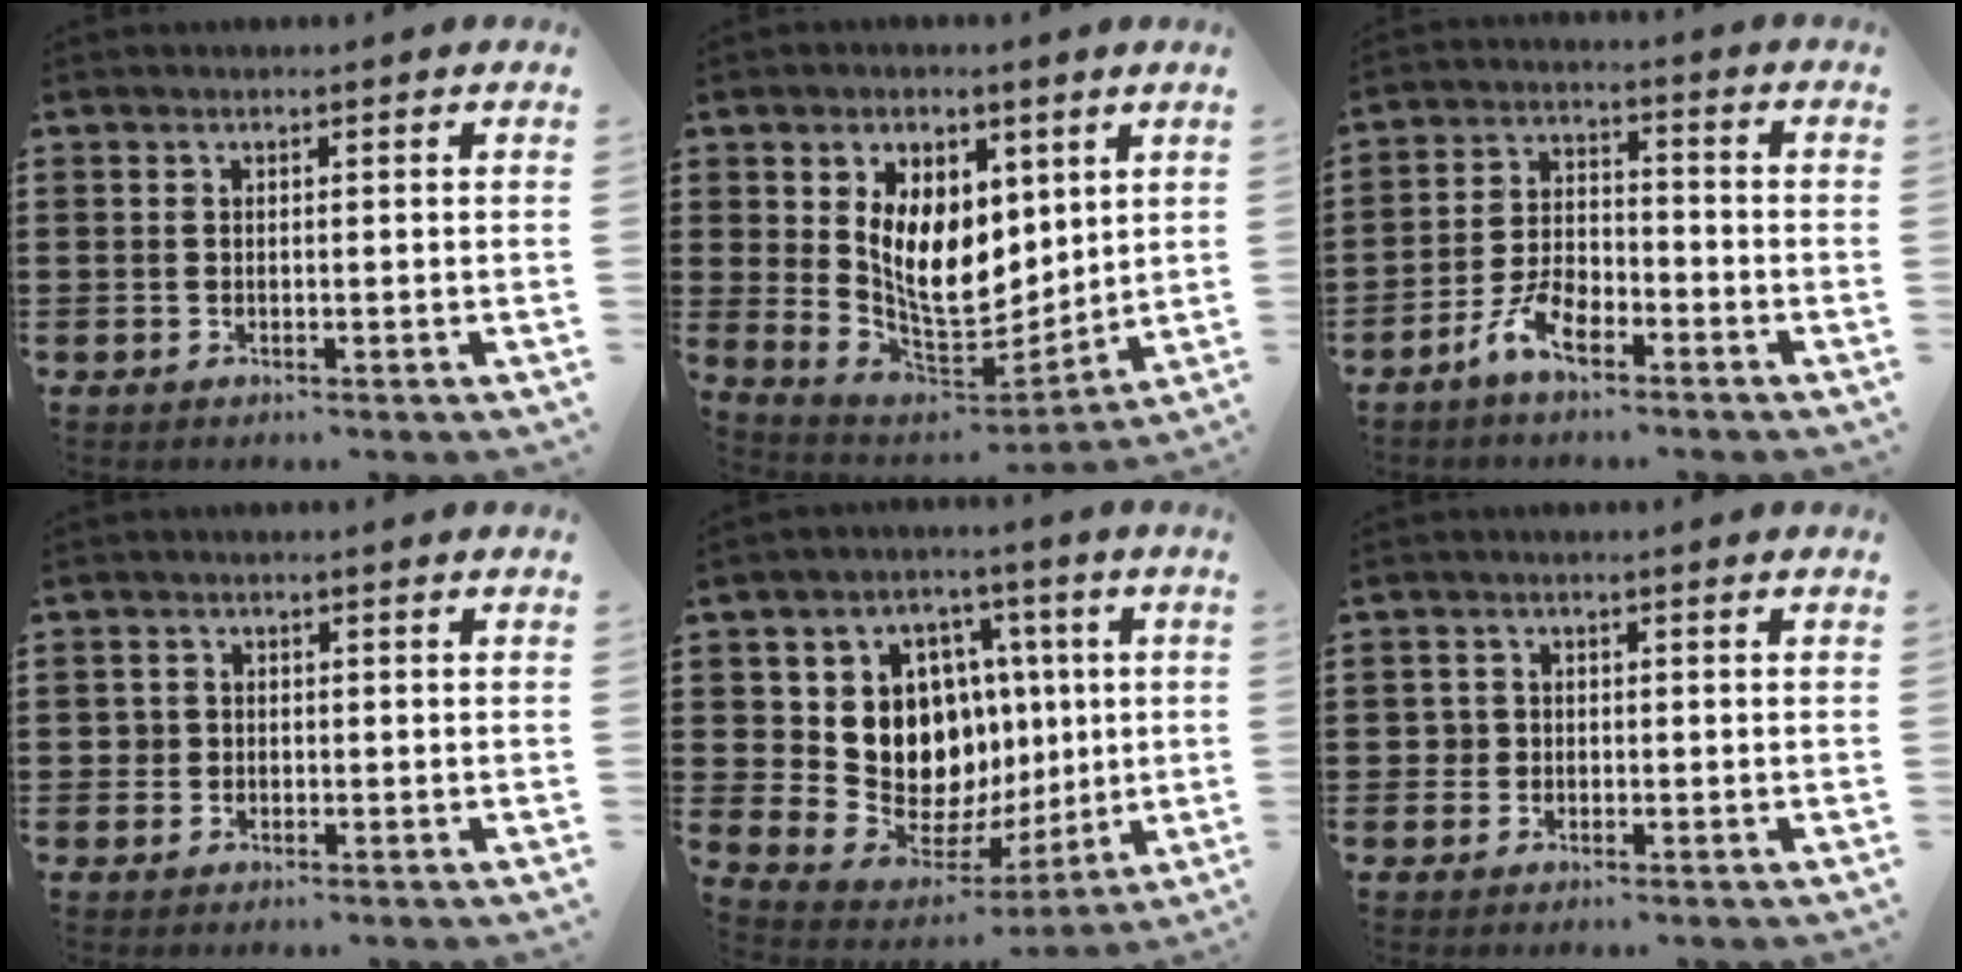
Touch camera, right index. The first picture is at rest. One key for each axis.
{"total": 9.4, "fx": 2.8, "fy": 6.4, "fz": 6.3, "tx": -0.129, "ty": -0.015, "tz": 0.051}
{"total": 6.0, "fx": -3.9, "fy": 2.7, "fz": 3.7, "tx": -0.085, "ty": 0.009, "tz": -0.079}
{"total": 1.5, "fx": 0.1, "fy": 1.5, "fz": 0.2, "tx": -0.009, "ty": 0.009, "tz": 0.000}
{"total": 12.9, "fx": 2.8, "fy": 10.9, "fz": 6.3, "tx": -0.151, "ty": -0.029, "tz": 0.060}
{"total": 1.7, "fx": 0.0, "fy": 1.7, "fz": 0.3, "tx": -0.010, "ty": 0.009, "tz": -0.002}